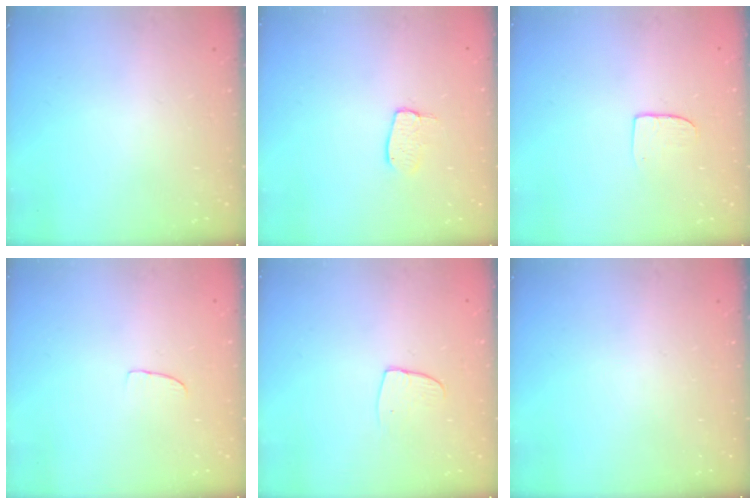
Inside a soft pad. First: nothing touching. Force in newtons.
{"total": 5.5, "press": 5.5, "slide": 0.3}
{"total": 6.3, "press": 6.3, "slide": 0.6}
{"total": 2.6, "press": 2.6, "slide": 0.2}
{"total": 4.3, "press": 4.3, "slide": 0.3}
{"total": 0.0}